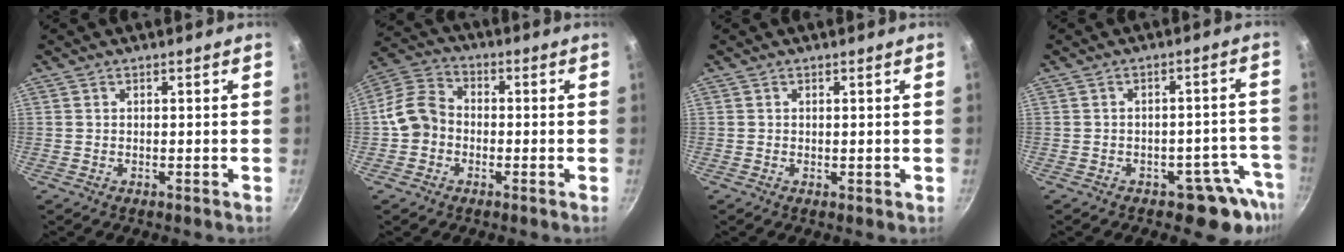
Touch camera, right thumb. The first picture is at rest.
{"total": 8.4, "force": [-1.3, 7.0, 4.5], "torque": [-0.075, 0.030, -0.040]}
{"total": 0.7, "force": [0.0, 0.3, 0.6], "torque": [-0.010, -0.005, 0.000]}
{"total": 8.0, "force": [-5.2, 3.8, 4.8], "torque": [-0.030, 0.047, -0.062]}